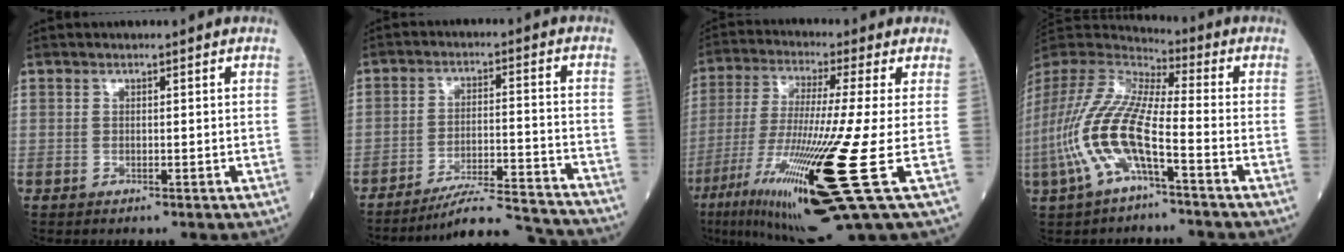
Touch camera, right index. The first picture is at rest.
{"total": 15.7, "force": [-15.1, -0.4, 4.3], "torque": [-0.062, -0.003, -0.219]}
{"total": 20.5, "force": [-7.8, -1.0, 19.0], "torque": [-0.354, -0.059, -0.148]}
{"total": 17.5, "force": [-6.0, 4.0, 16.0], "torque": [-0.366, -0.005, -0.114]}